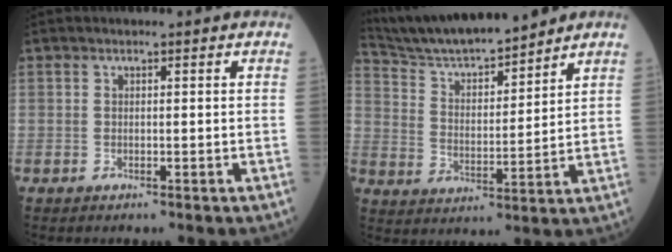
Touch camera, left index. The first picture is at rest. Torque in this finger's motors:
{"motor_torque": [0.11, -0.42, 0.24, 0.05]}